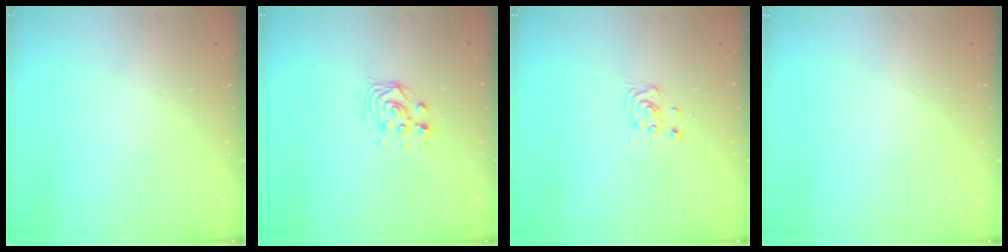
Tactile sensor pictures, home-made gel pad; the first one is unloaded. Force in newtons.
{"total": 2.9, "press": 2.8, "slide": 0.8}
{"total": 4.4, "press": 4.2, "slide": 1.1}
{"total": 0.0}